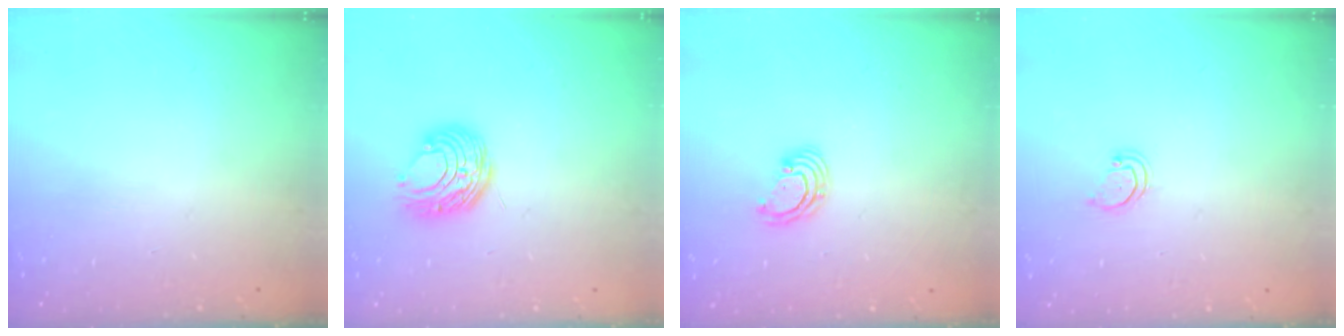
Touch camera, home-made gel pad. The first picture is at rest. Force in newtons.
{"total": 9.5, "press": 9.4, "slide": 0.9}
{"total": 3.1, "press": 3.1, "slide": 0.1}
{"total": 2.5, "press": 2.5, "slide": 0.2}